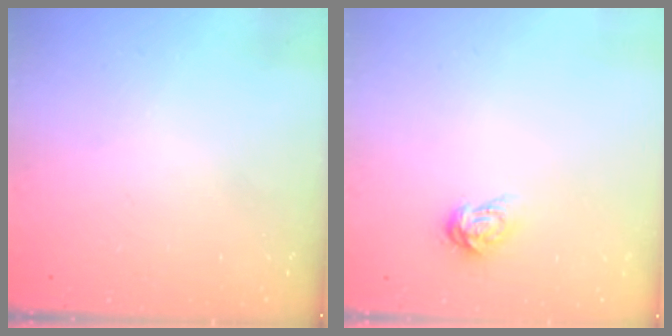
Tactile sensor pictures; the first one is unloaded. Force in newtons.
{"total": 3.9, "press": 3.9, "slide": 0.4}